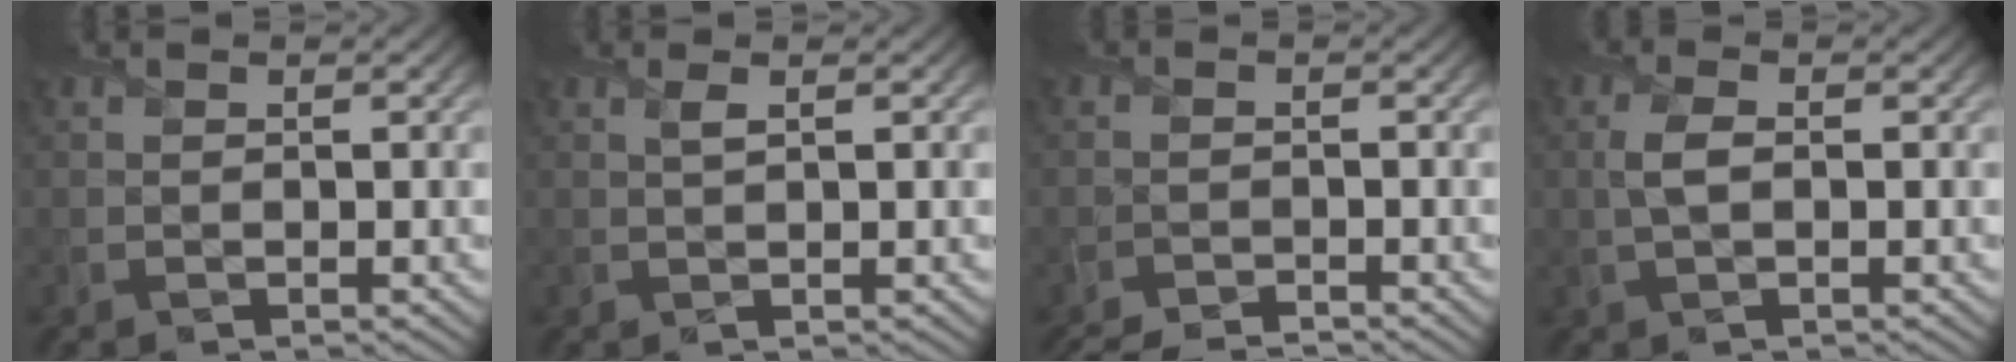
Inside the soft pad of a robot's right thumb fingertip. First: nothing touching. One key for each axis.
{"total": 1.2, "fx": 0.6, "fy": 0.3, "fz": 1.0, "tx": -0.023, "ty": 0.001, "tz": 0.011}
{"total": 3.8, "fx": -3.5, "fy": 0.4, "fz": 1.4, "tx": -0.038, "ty": -0.011, "tz": -0.071}
{"total": 2.4, "fx": 0.1, "fy": 1.1, "fz": 2.2, "tx": -0.054, "ty": 0.002, "tz": 0.000}